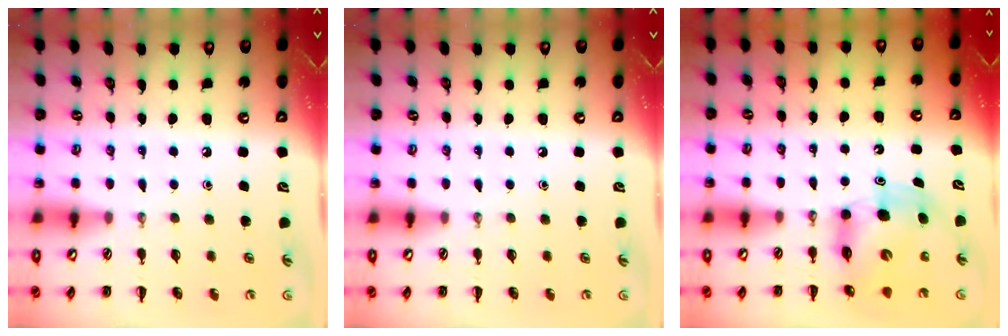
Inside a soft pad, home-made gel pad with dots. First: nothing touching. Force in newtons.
{"total": 0.0}
{"total": 7.7, "press": 7.6, "slide": 1.2}